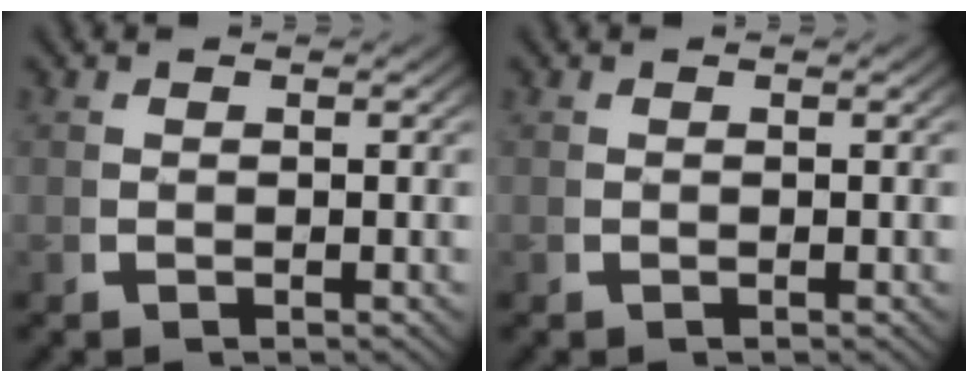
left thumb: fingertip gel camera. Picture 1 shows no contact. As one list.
[{"total": 0.0}]